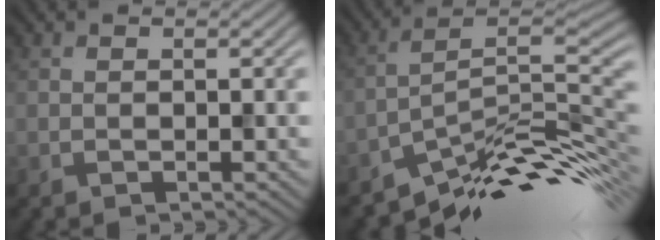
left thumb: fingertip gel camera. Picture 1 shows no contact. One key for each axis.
{"total": 11.9, "fx": -7.8, "fy": 3.3, "fz": 8.3, "tx": -0.132, "ty": 0.002, "tz": -0.138}